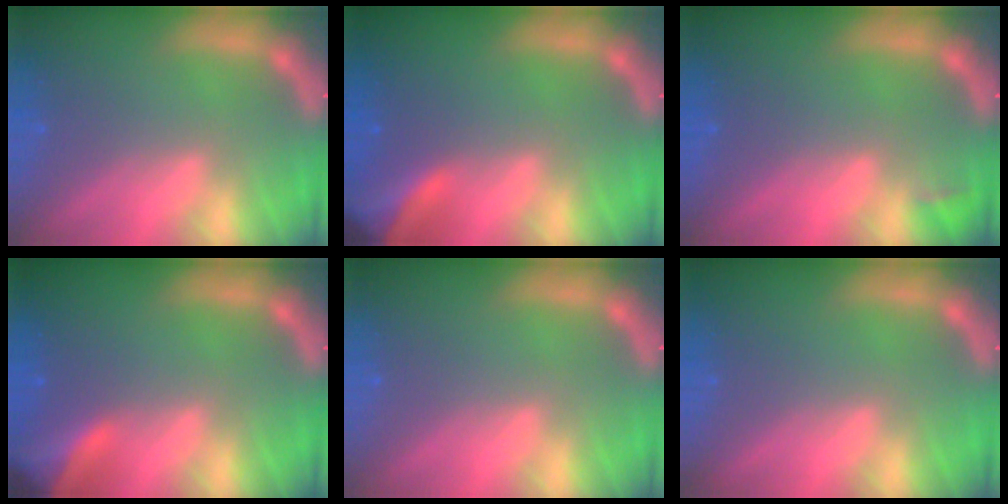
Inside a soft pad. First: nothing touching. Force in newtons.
{"total": 7.4}
{"total": 0.9}
{"total": 6.5}
{"total": 0.0}
{"total": 0.0}